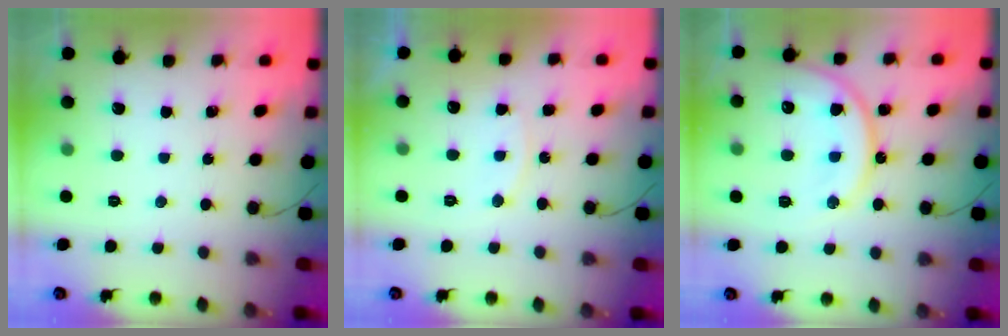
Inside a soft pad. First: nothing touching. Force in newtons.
{"total": 8.4, "press": 8.4, "slide": 0.4}
{"total": 13.9, "press": 13.8, "slide": 0.8}